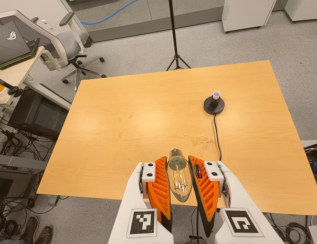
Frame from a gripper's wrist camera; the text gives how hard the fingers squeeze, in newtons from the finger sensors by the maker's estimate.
{"total": 19.9, "left": 21.2, "right": 18.6}